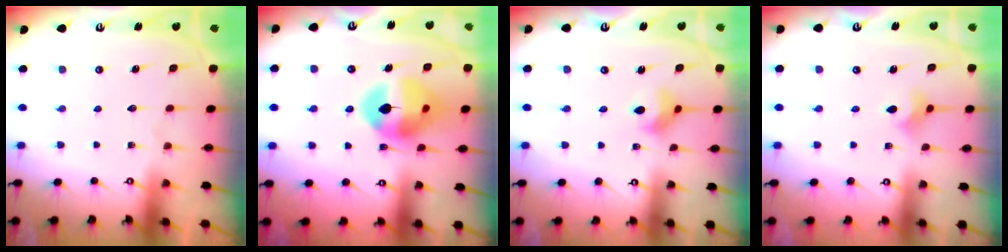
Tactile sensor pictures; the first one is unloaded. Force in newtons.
{"total": 14.1, "press": 14.0, "slide": 1.8}
{"total": 5.8, "press": 5.7, "slide": 0.6}
{"total": 3.6, "press": 3.6, "slide": 0.7}